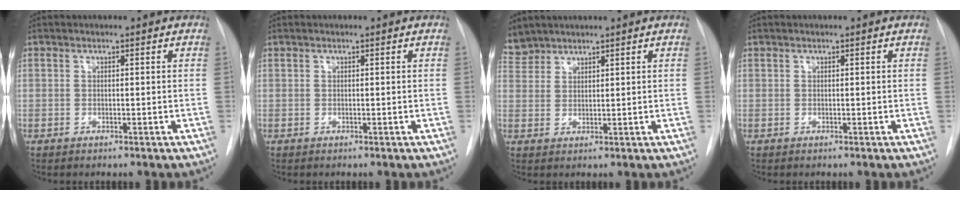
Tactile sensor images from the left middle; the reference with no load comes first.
{"total": 0.0}
{"total": 3.4, "force": [3.3, 1.0, -0.3], "torque": [0.005, 0.011, 0.070]}
{"total": 0.0}